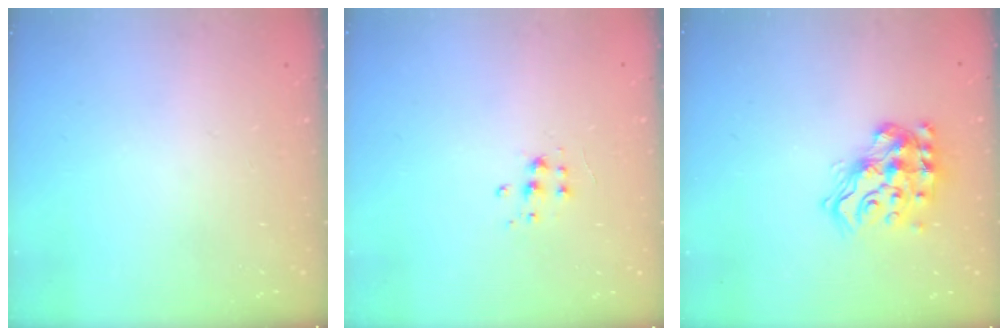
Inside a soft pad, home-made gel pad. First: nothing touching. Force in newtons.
{"total": 4.6, "press": 4.6, "slide": 0.5}
{"total": 15.4, "press": 15.2, "slide": 2.0}